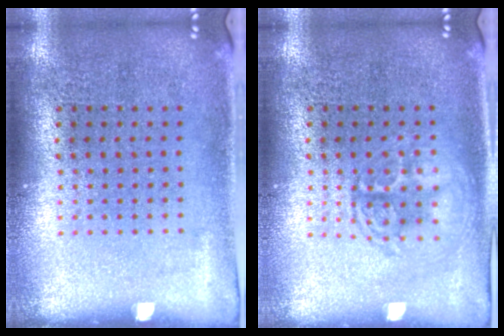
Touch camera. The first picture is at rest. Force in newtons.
{"total": 1.3, "press": 1.3, "slide": 0.2}